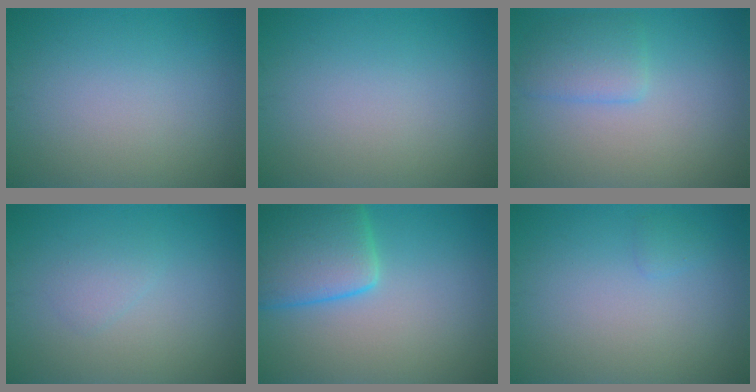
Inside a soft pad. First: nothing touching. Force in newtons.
{"total": 0.0}
{"total": 2.6, "press": 2.6, "slide": 0.1}
{"total": 1.1, "press": 1.1, "slide": 0.1}
{"total": 6.9, "press": 6.9, "slide": 0.5}
{"total": 0.6, "press": 0.6, "slide": 0.1}